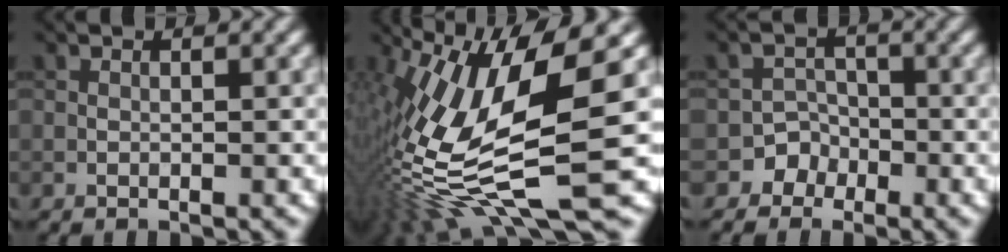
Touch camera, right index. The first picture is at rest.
{"total": 14.5, "force": [-1.7, 4.5, 13.7], "torque": [-0.287, -0.002, -0.023]}
{"total": 3.1, "force": [-1.8, 2.5, -0.2], "torque": [0.046, 0.011, -0.041]}